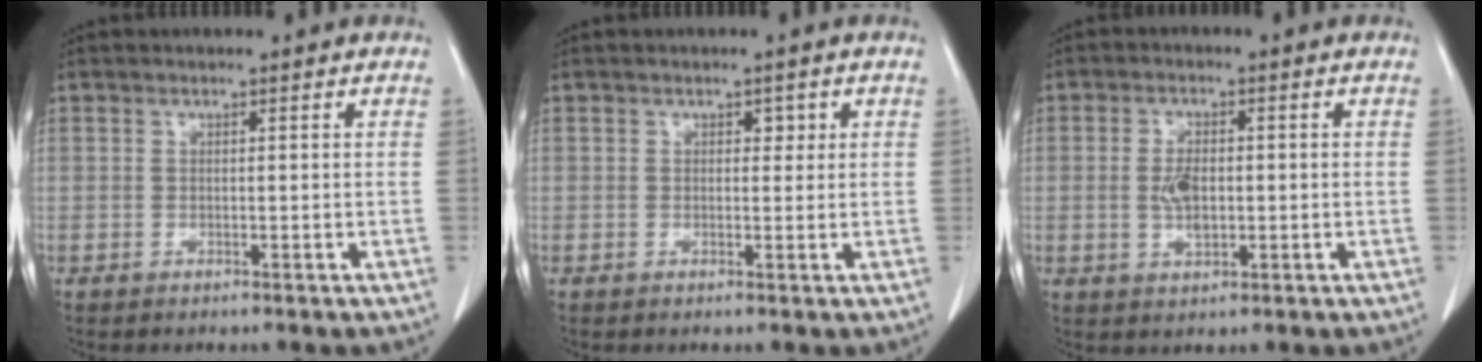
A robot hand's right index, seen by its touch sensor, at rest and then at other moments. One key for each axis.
{"total": 1.3, "fx": 0.5, "fy": 0.9, "fz": 0.8, "tx": -0.006, "ty": 0.001, "tz": 0.005}
{"total": 4.3, "fx": -0.3, "fy": 1.9, "fz": 3.8, "tx": -0.077, "ty": 0.000, "tz": -0.003}